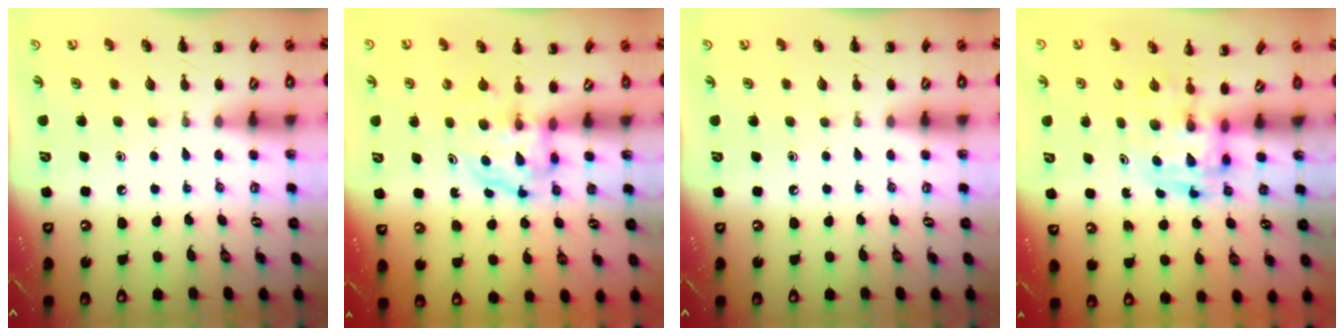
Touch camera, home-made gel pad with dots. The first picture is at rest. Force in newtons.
{"total": 3.8, "press": 3.8, "slide": 0.2}
{"total": 0.0}
{"total": 3.5, "press": 3.4, "slide": 0.6}